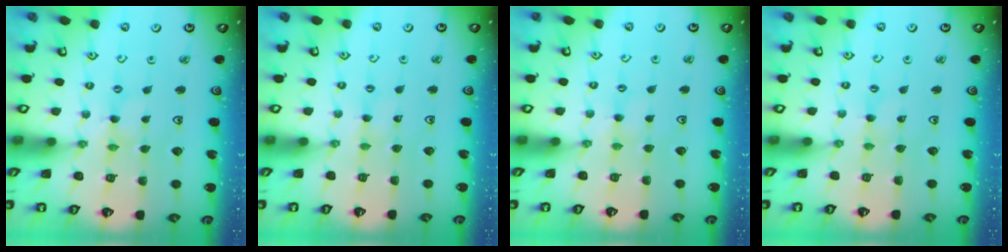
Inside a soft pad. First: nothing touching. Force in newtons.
{"total": 1.5, "press": 1.5, "slide": 0.3}
{"total": 2.8, "press": 2.8, "slide": 0.3}
{"total": 0.0}